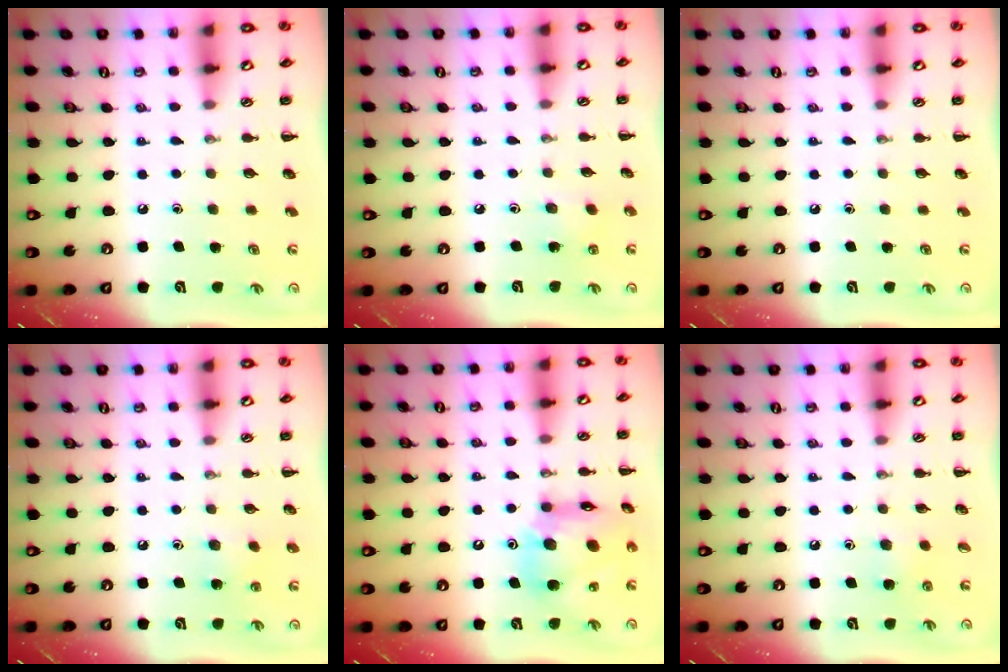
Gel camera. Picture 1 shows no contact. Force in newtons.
{"total": 2.7, "press": 2.6, "slide": 0.9}
{"total": 0.0}
{"total": 6.8, "press": 6.6, "slide": 1.7}
{"total": 17.1, "press": 16.9, "slide": 3.0}
{"total": 3.8, "press": 3.4, "slide": 1.5}